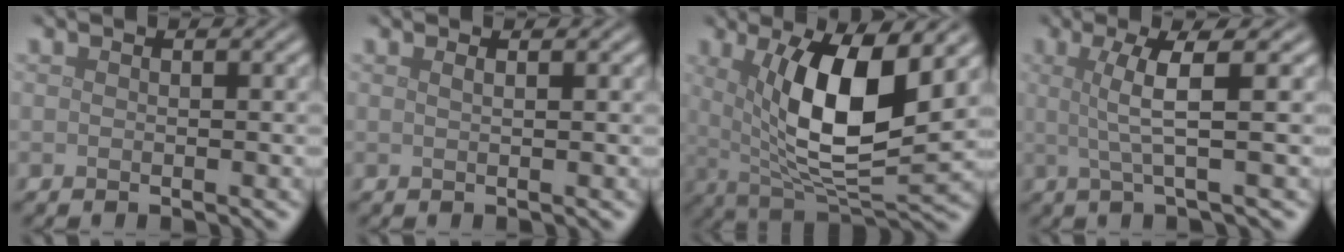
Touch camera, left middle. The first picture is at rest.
{"total": 1.0, "force": [0.5, 0.4, 0.8], "torque": [-0.005, 0.000, 0.001]}
{"total": 9.6, "force": [2.4, 3.2, 8.8], "torque": [-0.152, -0.014, 0.046]}
{"total": 3.9, "force": [0.7, 0.6, 3.8], "torque": [-0.069, 0.002, 0.013]}